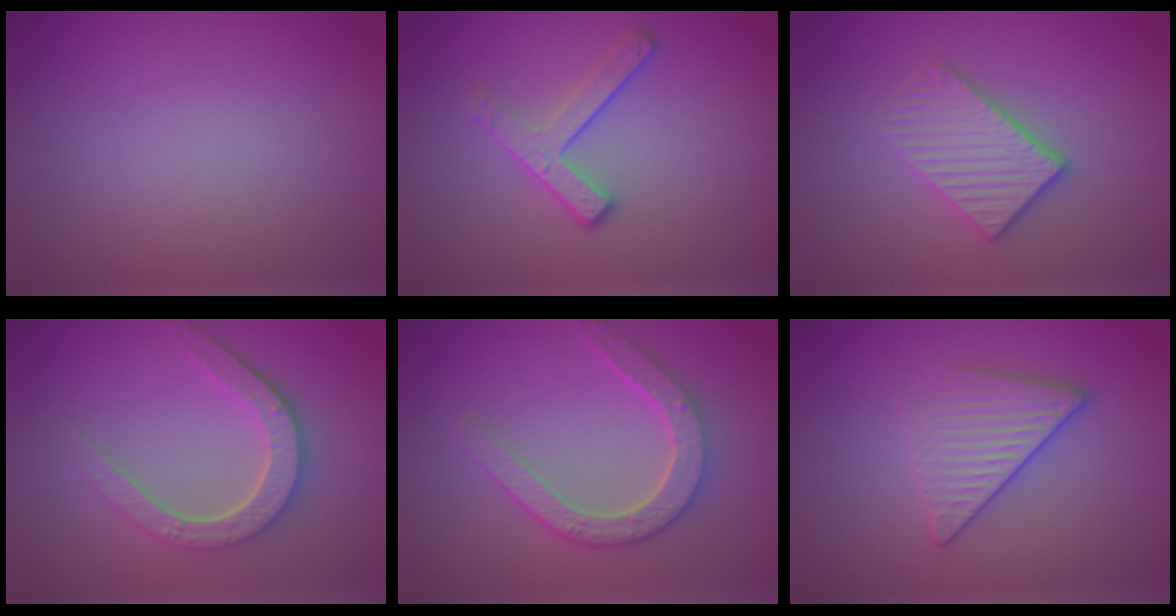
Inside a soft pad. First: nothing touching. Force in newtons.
{"total": 3.1, "press": 2.5, "slide": 1.9}
{"total": 3.6, "press": 3.1, "slide": 1.8}
{"total": 4.7, "press": 3.6, "slide": 3.0}
{"total": 4.7, "press": 3.7, "slide": 2.9}
{"total": 3.4, "press": 3.1, "slide": 1.3}